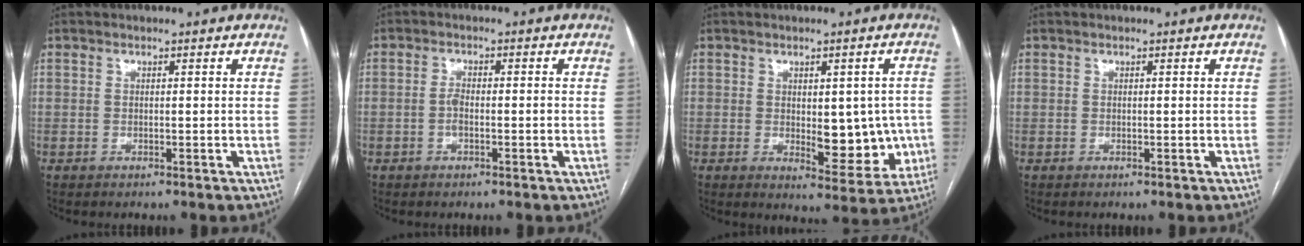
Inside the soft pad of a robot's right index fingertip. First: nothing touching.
{"total": 2.2, "force": [-0.6, 0.8, 2.0], "torque": [-0.040, 0.002, -0.010]}
{"total": 8.8, "force": [-0.9, 4.4, 7.5], "torque": [-0.076, 0.006, 0.001]}
{"total": 0.0}